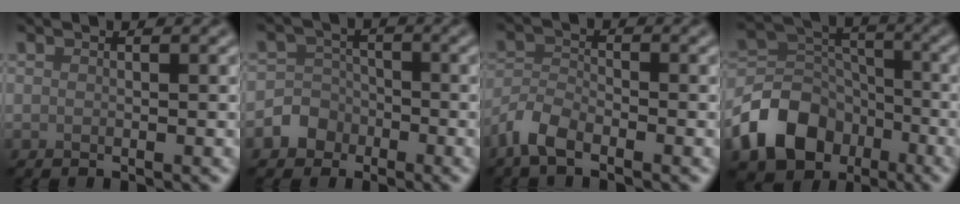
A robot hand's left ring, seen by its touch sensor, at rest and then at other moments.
{"total": 3.3, "force": [-1.6, 2.8, 0.5], "torque": [0.014, 0.008, -0.049]}
{"total": 3.2, "force": [-2.4, 1.2, 1.7], "torque": [-0.034, 0.000, -0.062]}
{"total": 8.6, "force": [-4.5, 6.1, 4.1], "torque": [-0.074, -0.002, -0.094]}